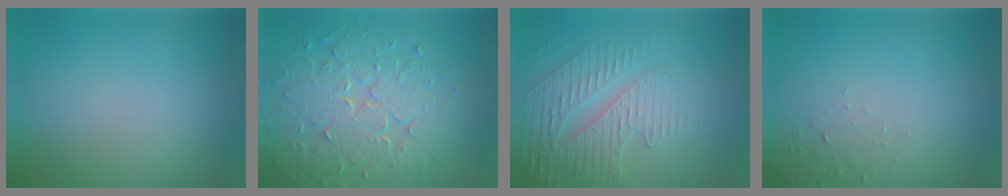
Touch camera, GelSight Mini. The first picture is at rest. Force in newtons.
{"total": 8.1, "press": 5.8, "slide": 5.6}
{"total": 3.9, "press": 3.7, "slide": 1.2}
{"total": 1.2, "press": 1.2, "slide": 0.1}